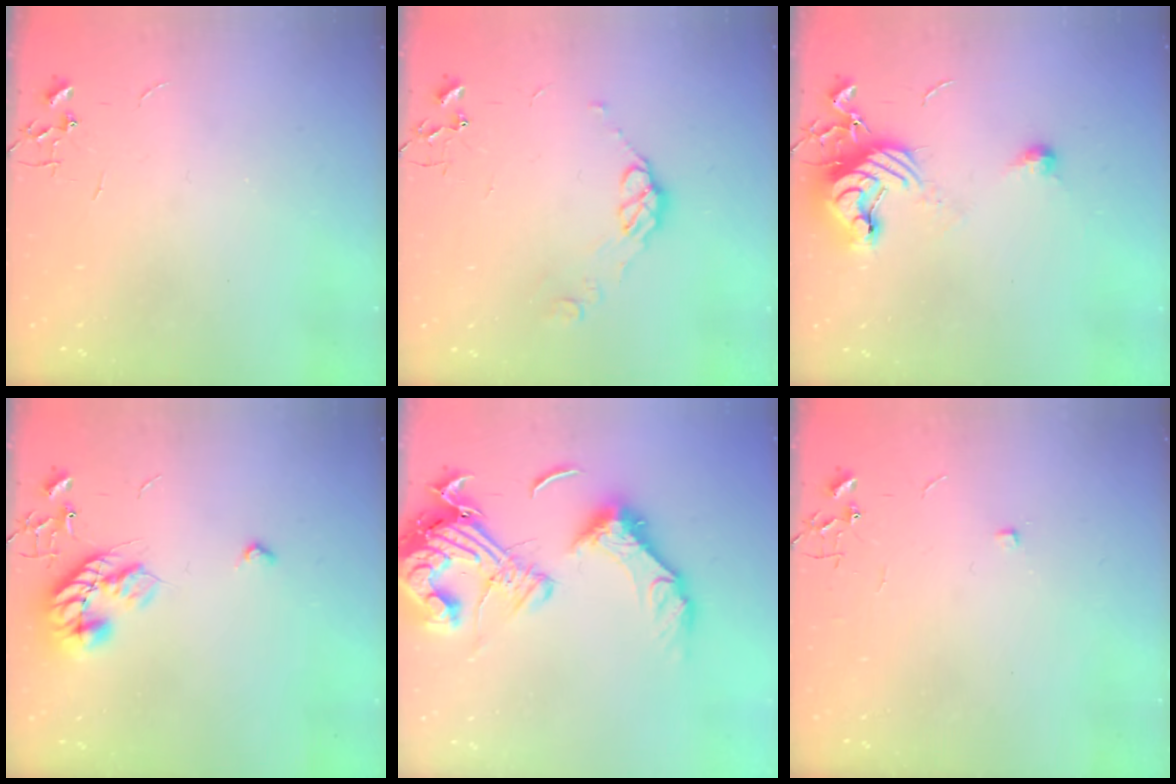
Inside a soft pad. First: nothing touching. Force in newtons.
{"total": 7.8, "press": 7.8, "slide": 0.6}
{"total": 11.4, "press": 11.4, "slide": 0.9}
{"total": 13.8, "press": 13.8, "slide": 0.5}
{"total": 22.6, "press": 22.3, "slide": 3.7}
{"total": 5.1, "press": 5.1, "slide": 0.8}